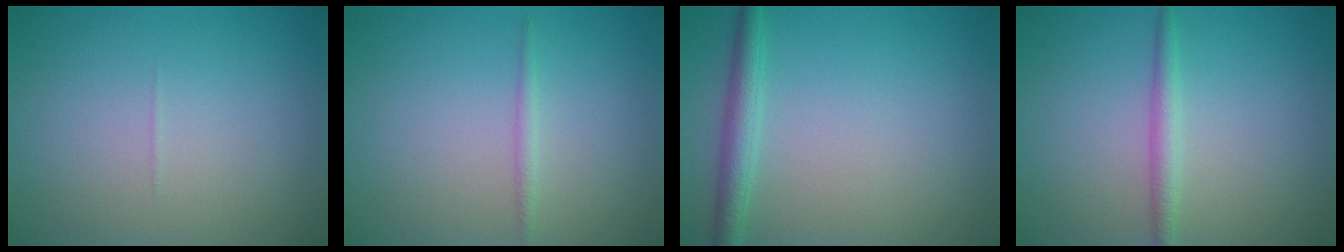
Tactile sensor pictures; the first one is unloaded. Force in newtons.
{"total": 0.9, "press": 0.9, "slide": 0.0}
{"total": 2.4, "press": 2.4, "slide": 0.0}
{"total": 1.8, "press": 1.8, "slide": 0.0}